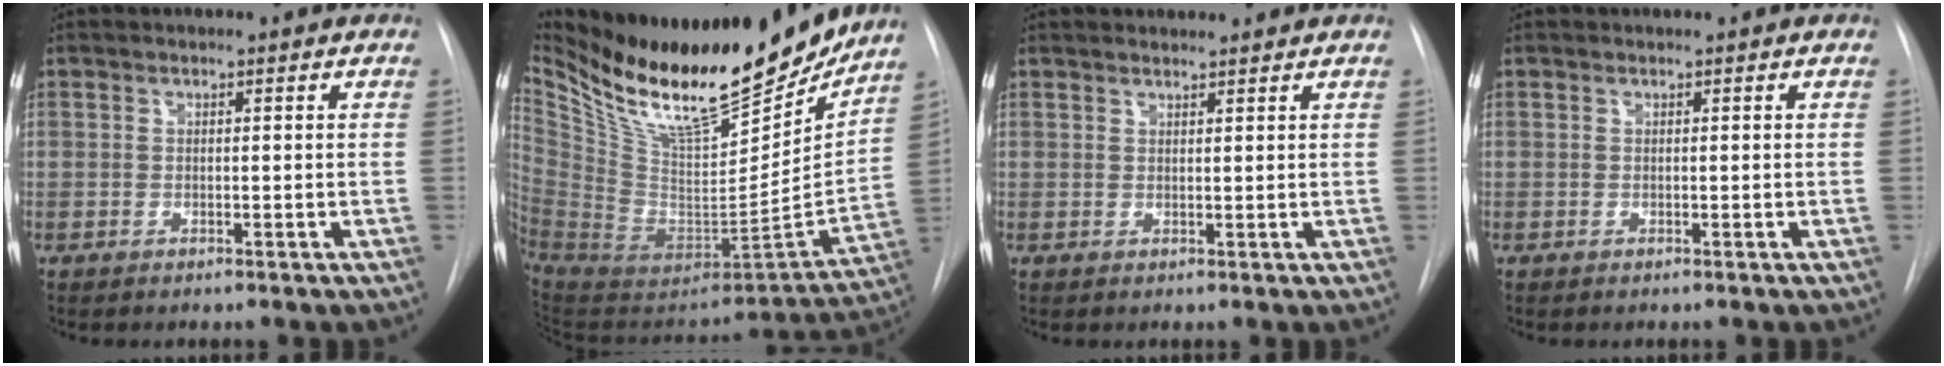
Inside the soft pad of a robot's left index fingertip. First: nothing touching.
{"total": 30.9, "force": [24.5, 8.6, 16.8], "torque": [-0.303, -0.034, 0.393]}
{"total": 3.0, "force": [2.9, 0.5, 0.5], "torque": [-0.010, 0.019, 0.042]}
{"total": 0.0}